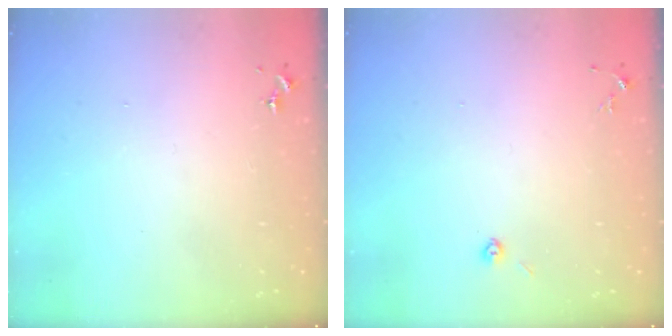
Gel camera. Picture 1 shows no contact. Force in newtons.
{"total": 2.9, "press": 2.8, "slide": 1.0}